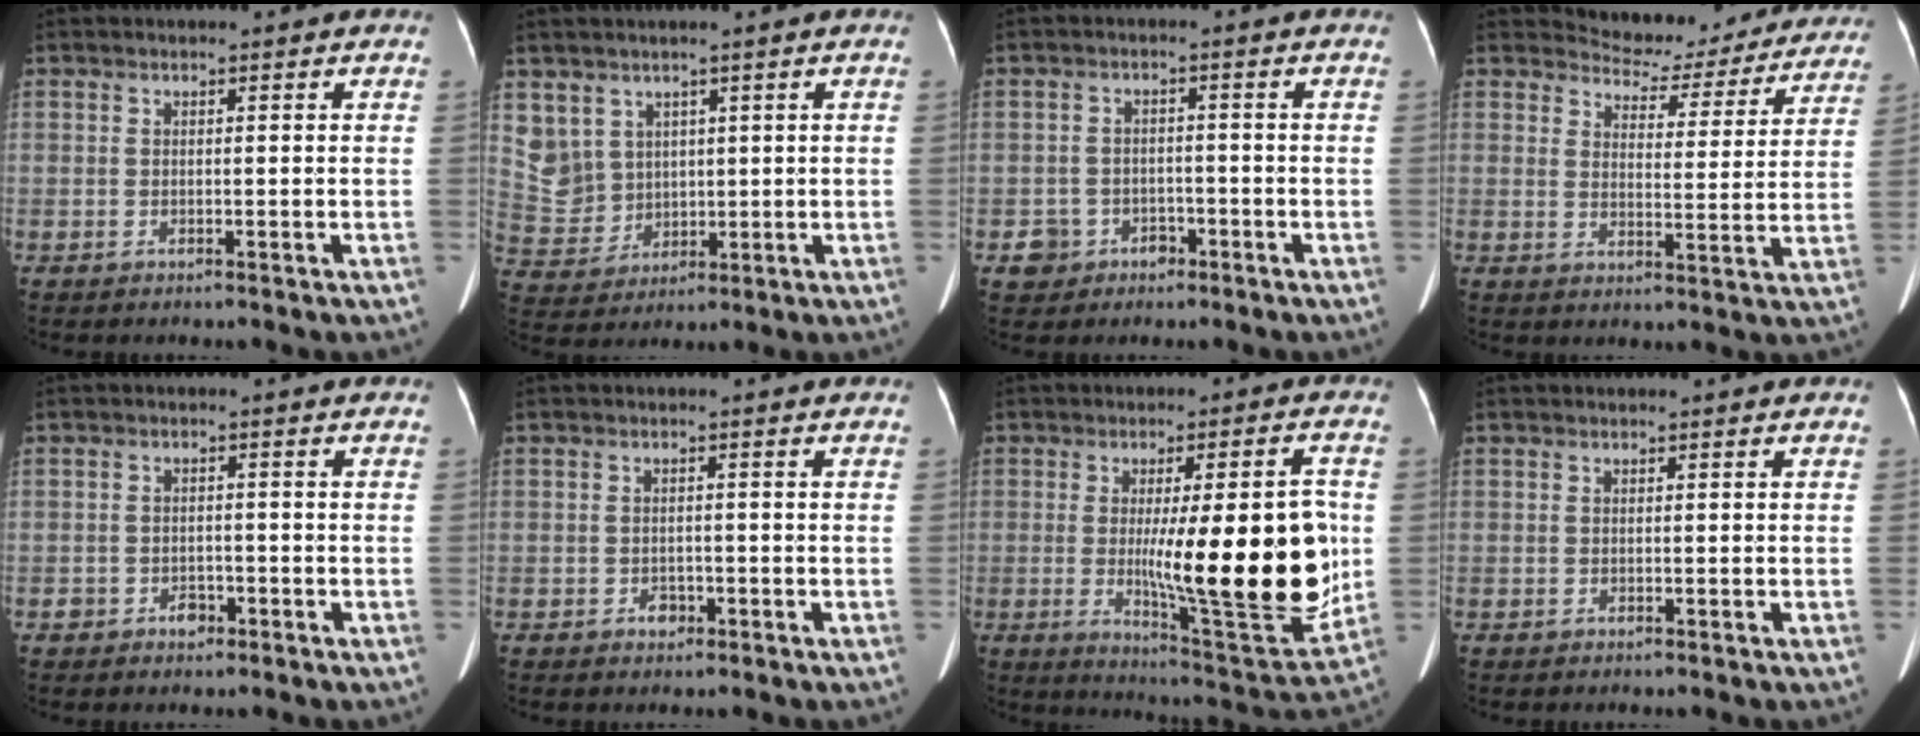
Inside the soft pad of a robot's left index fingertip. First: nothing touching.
{"total": 9.0, "force": [4.3, 7.9, 0.8], "torque": [-0.039, 0.009, 0.108]}
{"total": 4.1, "force": [-2.2, 3.4, 0.2], "torque": [0.004, 0.006, -0.029]}
{"total": 14.3, "force": [13.6, 4.1, 1.9], "torque": [-0.003, -0.019, 0.150]}
{"total": 2.2, "force": [-1.4, 1.6, 0.7], "torque": [-0.006, -0.003, -0.020]}
{"total": 1.6, "force": [-1.1, 1.1, 0.5], "torque": [-0.004, -0.004, -0.014]}
{"total": 19.4, "force": [-0.7, 3.1, 19.2], "torque": [-0.270, -0.015, 0.001]}
{"total": 0.0}